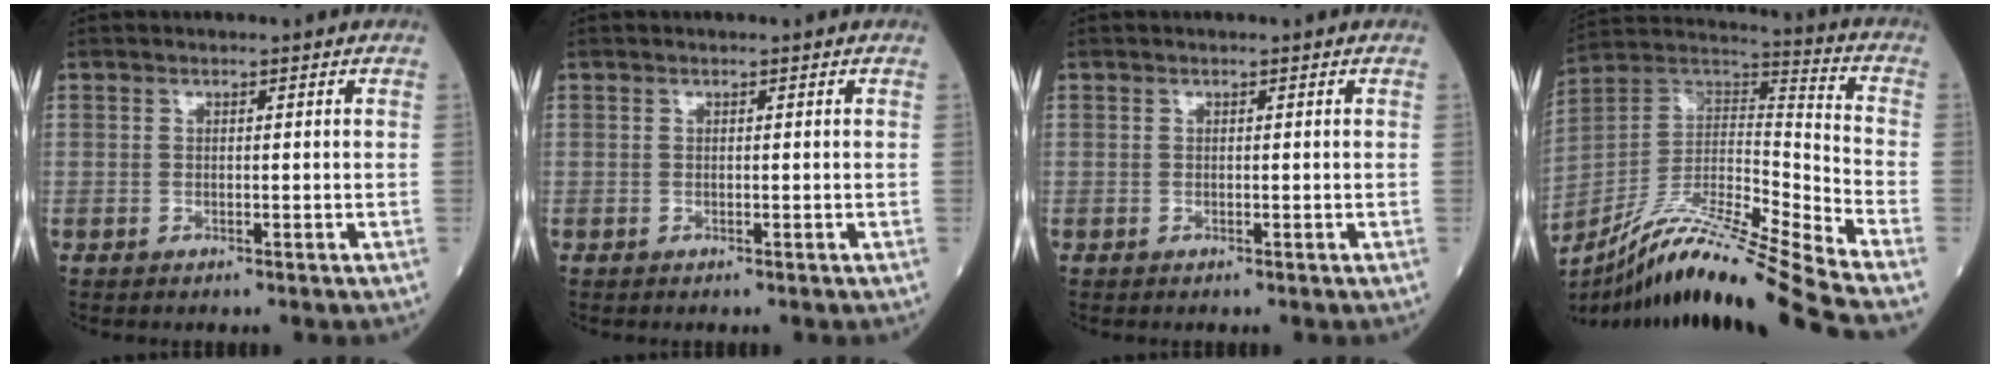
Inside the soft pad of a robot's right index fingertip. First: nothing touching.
{"total": 0.0}
{"total": 0.0}
{"total": 22.1, "force": [-18.5, -2.0, 12.0], "torque": [-0.226, -0.010, -0.336]}